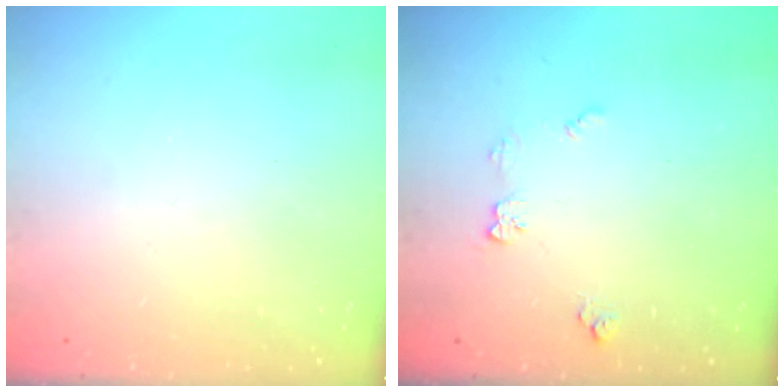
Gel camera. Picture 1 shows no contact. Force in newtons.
{"total": 5.9, "press": 5.8, "slide": 0.6}